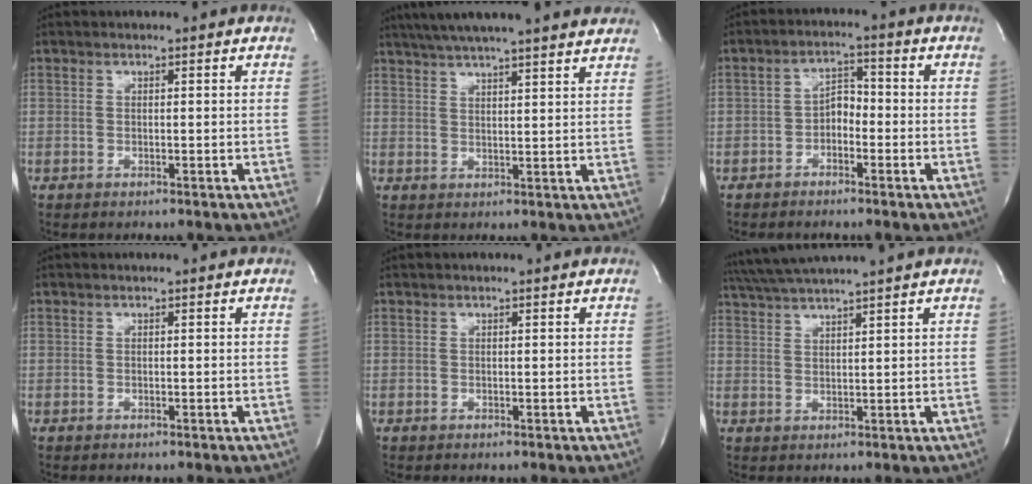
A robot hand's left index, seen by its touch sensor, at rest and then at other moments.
{"total": 19.5, "force": [17.0, 1.2, 9.5], "torque": [-0.162, 0.032, 0.227]}
{"total": 3.6, "force": [-1.6, 2.1, 2.4], "torque": [-0.041, 0.014, -0.033]}
{"total": 0.0}
{"total": 0.0}
{"total": 7.4, "force": [6.6, -1.6, 3.1], "torque": [-0.058, 0.015, 0.113]}